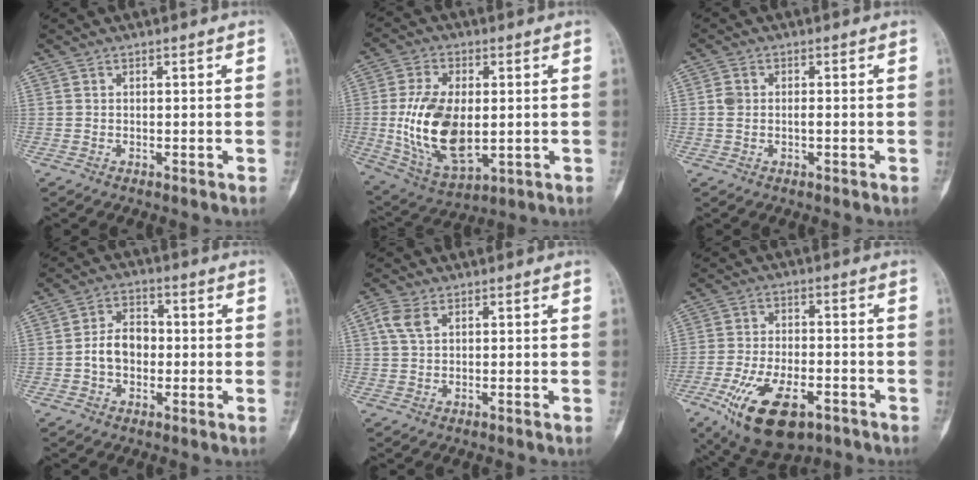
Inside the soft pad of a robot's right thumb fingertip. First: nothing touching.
{"total": 16.7, "force": [-0.4, 9.3, 13.9], "torque": [-0.260, -0.008, 0.008]}
{"total": 2.8, "force": [0.0, 1.8, 2.2], "torque": [-0.051, 0.010, -0.001]}
{"total": 6.7, "force": [-0.8, 4.7, 4.7], "torque": [-0.069, 0.023, -0.021]}
{"total": 3.4, "force": [1.2, 1.8, 2.6], "torque": [-0.070, 0.012, 0.023]}
{"total": 16.2, "force": [-8.1, 7.6, 11.9], "torque": [-0.217, 0.019, -0.127]}